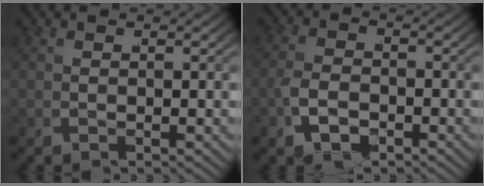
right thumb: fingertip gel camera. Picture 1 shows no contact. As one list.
[{"total": 3.5, "force": [-2.4, 2.1, 1.4], "torque": [-0.038, -0.009, -0.044]}]